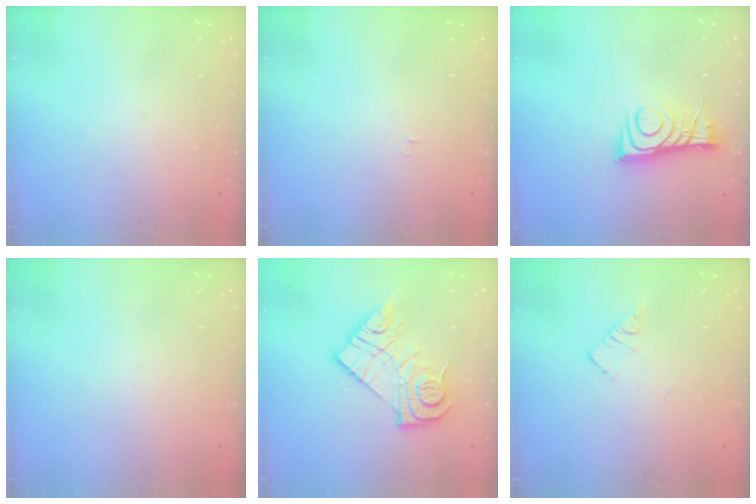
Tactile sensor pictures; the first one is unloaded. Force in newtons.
{"total": 3.8, "press": 3.7, "slide": 0.4}
{"total": 10.4, "press": 10.4, "slide": 0.0}
{"total": 0.0}
{"total": 15.6, "press": 15.5, "slide": 0.9}
{"total": 3.8, "press": 3.8, "slide": 0.1}